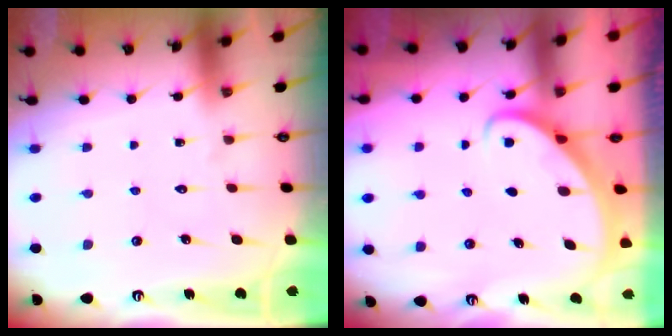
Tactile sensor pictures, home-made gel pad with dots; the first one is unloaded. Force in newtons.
{"total": 2.7, "press": 2.7, "slide": 0.2}